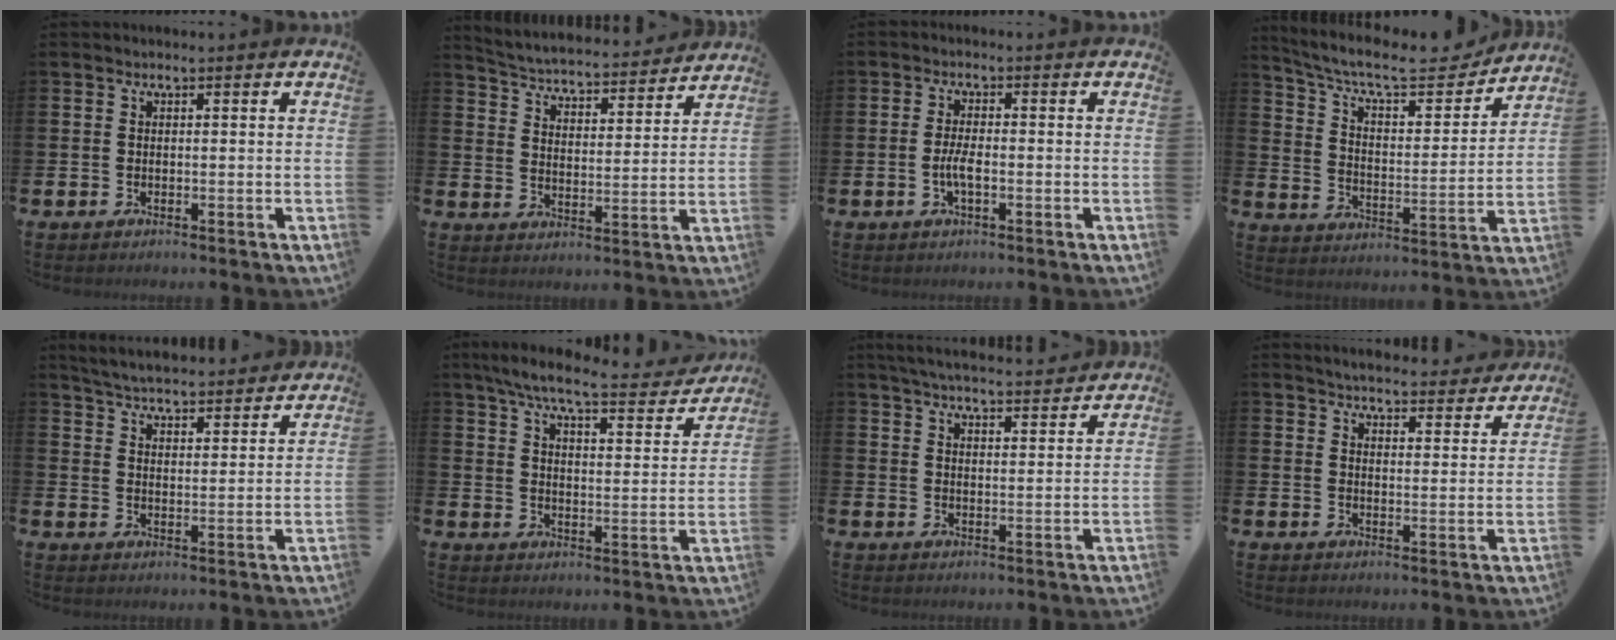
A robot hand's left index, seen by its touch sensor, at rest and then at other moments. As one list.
[{"total": 4.8, "force": [4.7, 0.6, 0.4], "torque": [-0.038, -0.044, 0.078]}, {"total": 2.8, "force": [-0.7, 0.8, 2.5], "torque": [-0.050, -0.001, -0.016]}, {"total": 10.0, "force": [8.8, 2.6, 3.9], "torque": [-0.103, -0.057, 0.148]}, {"total": 5.6, "force": [5.6, 0.5, 0.5], "torque": [-0.029, -0.039, 0.097]}, {"total": 8.0, "force": [7.0, 1.0, 3.8], "torque": [-0.094, -0.038, 0.117]}, {"total": 5.4, "force": [5.3, 0.4, 0.9], "torque": [-0.031, -0.030, 0.094]}, {"total": 5.0, "force": [5.0, 0.5, 0.3], "torque": [-0.014, -0.040, 0.086]}]